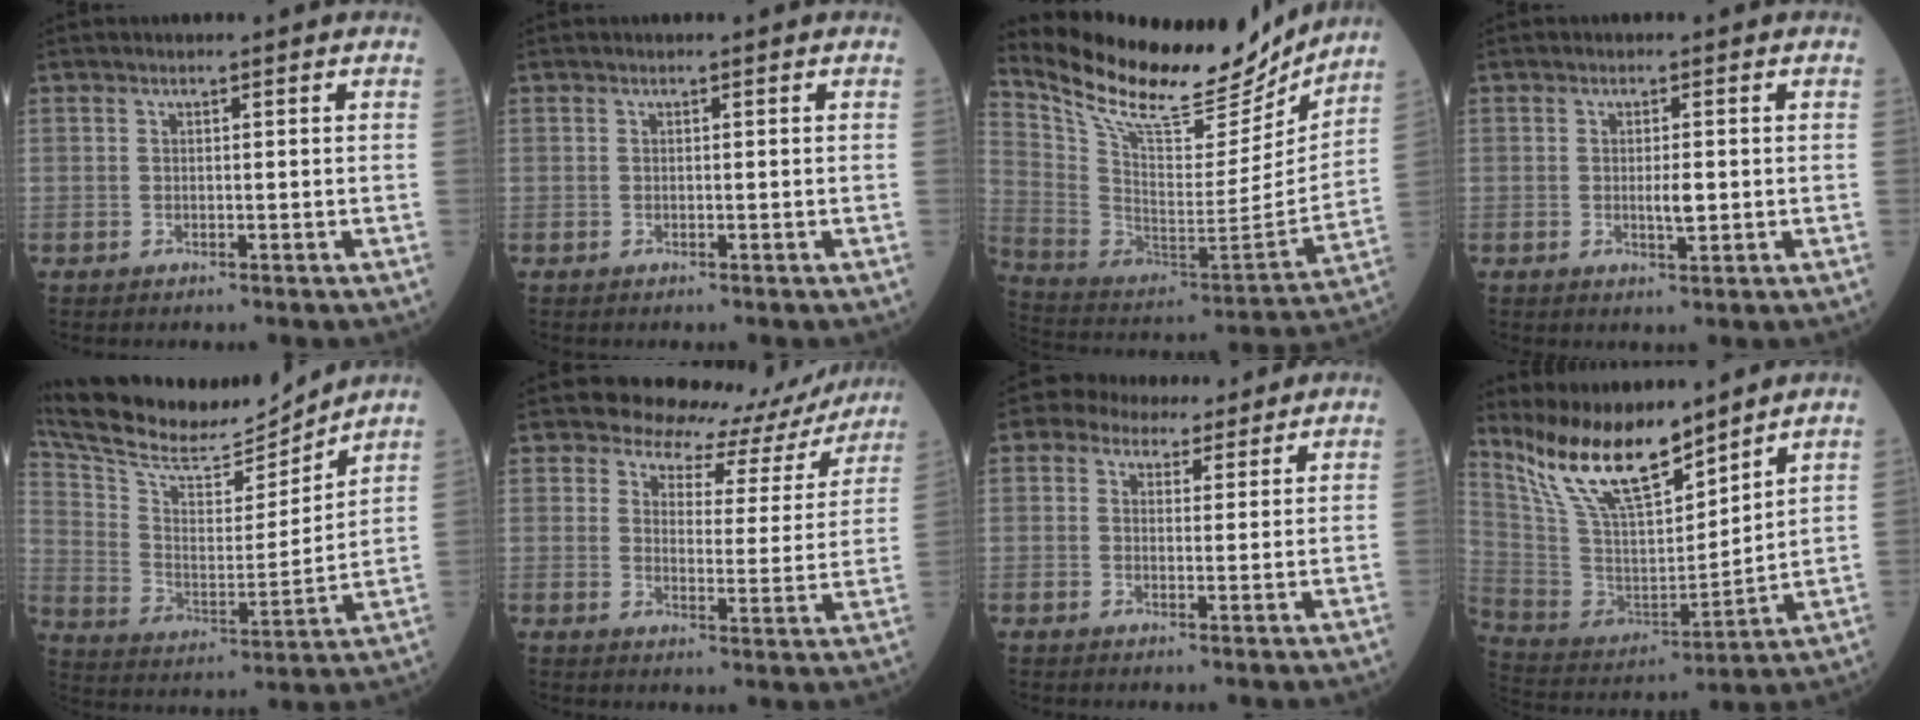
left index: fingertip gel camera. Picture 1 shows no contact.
{"total": 0.0}
{"total": 23.2, "force": [20.2, 5.8, 9.7], "torque": [-0.189, -0.028, 0.327]}
{"total": 2.2, "force": [0.0, 0.6, 2.1], "torque": [-0.039, -0.002, 0.001]}
{"total": 17.6, "force": [16.7, 2.6, 4.8], "torque": [-0.103, -0.005, 0.283]}
{"total": 11.2, "force": [10.6, 3.6, 0.6], "torque": [0.005, -0.021, 0.116]}
{"total": 5.9, "force": [4.8, 3.0, 1.7], "torque": [-0.025, 0.018, 0.070]}
{"total": 15.4, "force": [12.6, 3.5, 8.1], "torque": [-0.158, 0.000, 0.248]}